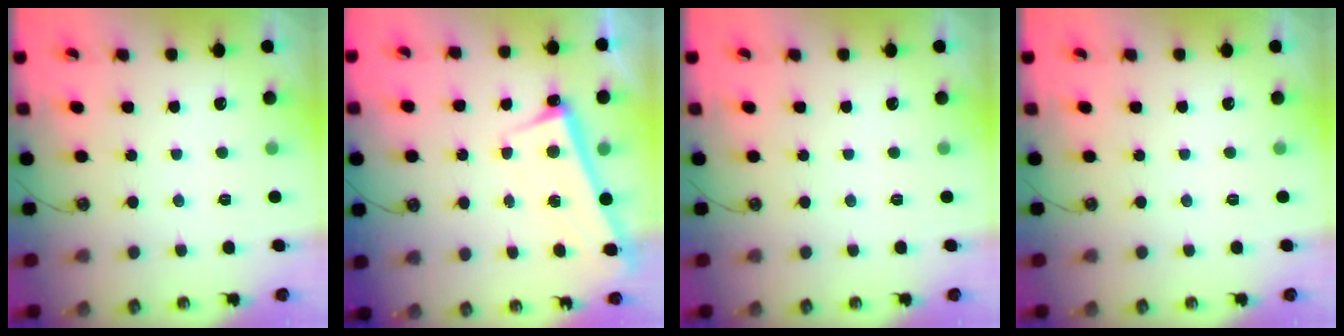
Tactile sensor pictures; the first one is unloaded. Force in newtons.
{"total": 2.7, "press": 2.6, "slide": 0.6}
{"total": 0.0}
{"total": 0.0}